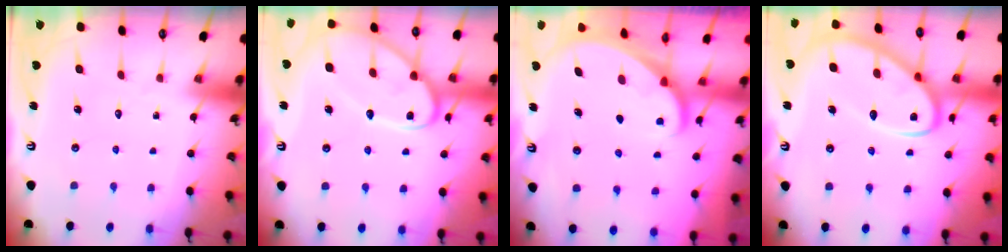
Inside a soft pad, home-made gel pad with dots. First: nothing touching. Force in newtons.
{"total": 14.6, "press": 14.6, "slide": 1.1}
{"total": 1.9, "press": 1.9, "slide": 0.1}
{"total": 12.2, "press": 12.2, "slide": 1.2}